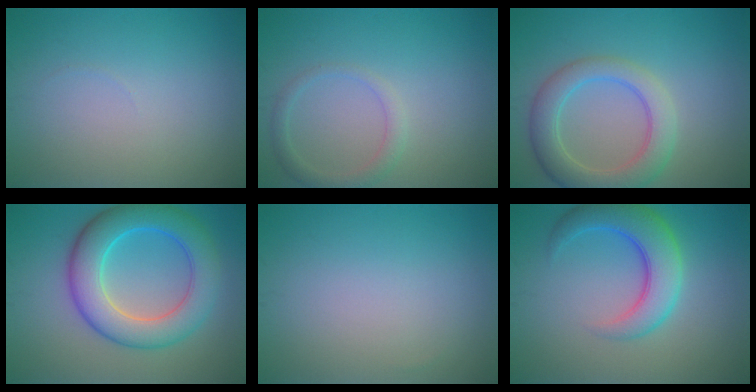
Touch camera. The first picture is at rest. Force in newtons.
{"total": 1.9, "press": 1.9, "slide": 0.1}
{"total": 5.2, "press": 5.1, "slide": 0.5}
{"total": 8.1, "press": 8.1, "slide": 0.1}
{"total": 0.0}
{"total": 5.9, "press": 5.9, "slide": 0.2}